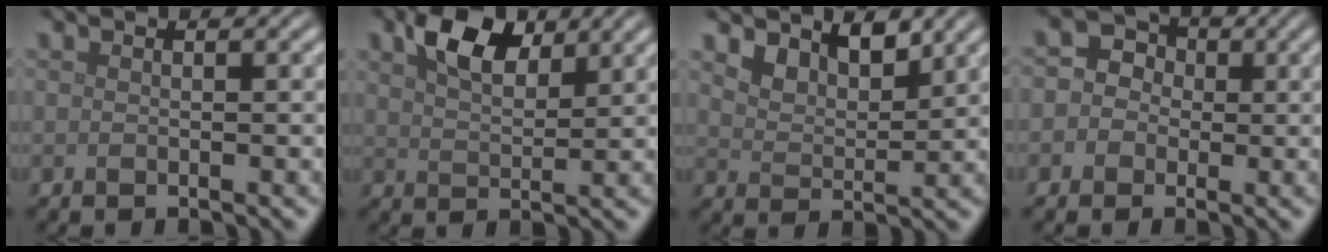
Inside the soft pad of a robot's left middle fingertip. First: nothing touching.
{"total": 5.2, "force": [3.2, 2.5, 3.2], "torque": [-0.058, 0.008, 0.055]}
{"total": 3.2, "force": [2.5, 1.4, 1.4], "torque": [-0.035, -0.009, 0.042]}
{"total": 3.1, "force": [-0.1, 2.9, 1.0], "torque": [0.002, 0.014, -0.014]}